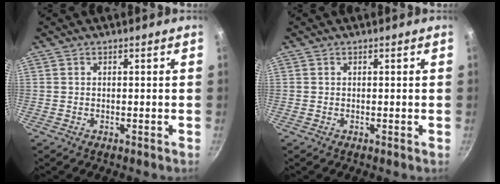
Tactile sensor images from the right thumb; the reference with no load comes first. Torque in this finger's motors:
{"motor_torque": [-0.63, -0.40, 0.30, 0.05, 0.01]}